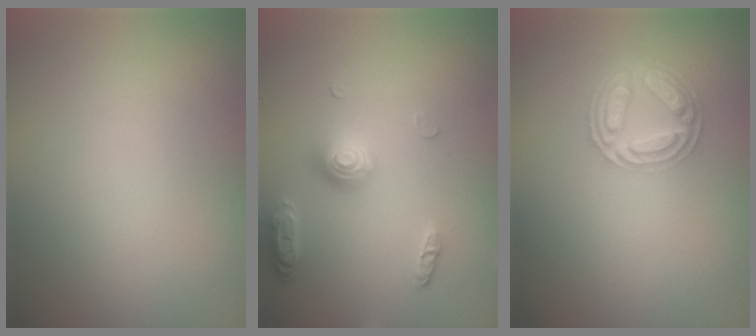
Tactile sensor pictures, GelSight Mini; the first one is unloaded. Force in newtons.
{"total": 3.6, "press": 2.9, "slide": 2.2}
{"total": 4.6, "press": 3.5, "slide": 3.0}